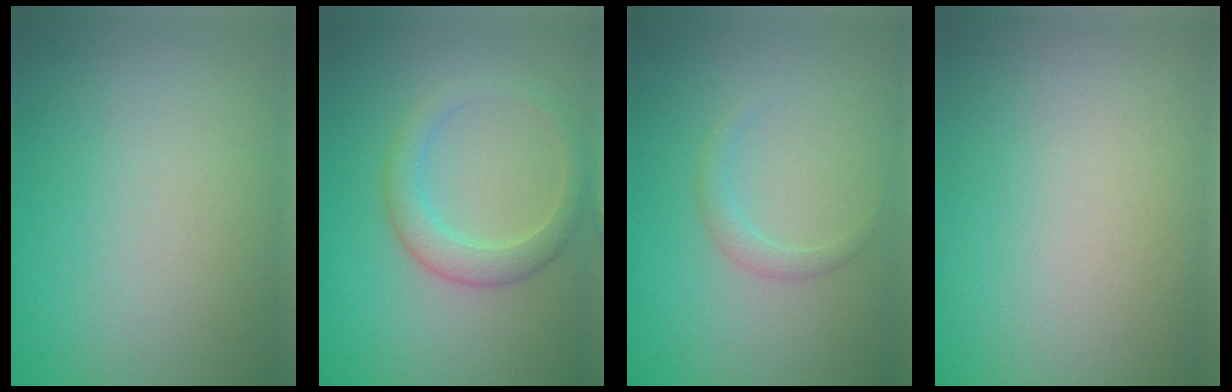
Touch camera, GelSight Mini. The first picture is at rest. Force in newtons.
{"total": 3.0, "press": 3.0, "slide": 0.1}
{"total": 1.2, "press": 1.1, "slide": 0.1}
{"total": 0.0}